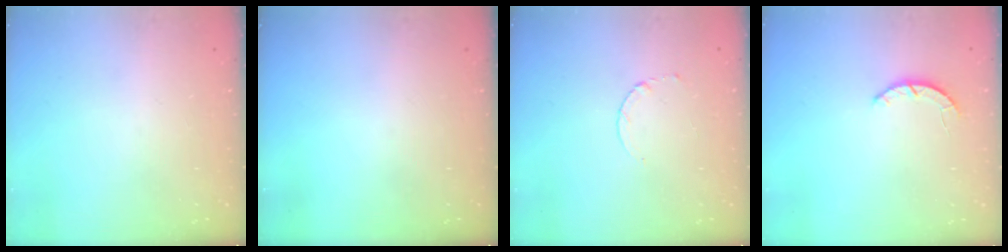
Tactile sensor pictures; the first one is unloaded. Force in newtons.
{"total": 0.0}
{"total": 2.6, "press": 2.6, "slide": 0.3}
{"total": 2.2, "press": 2.2, "slide": 0.3}